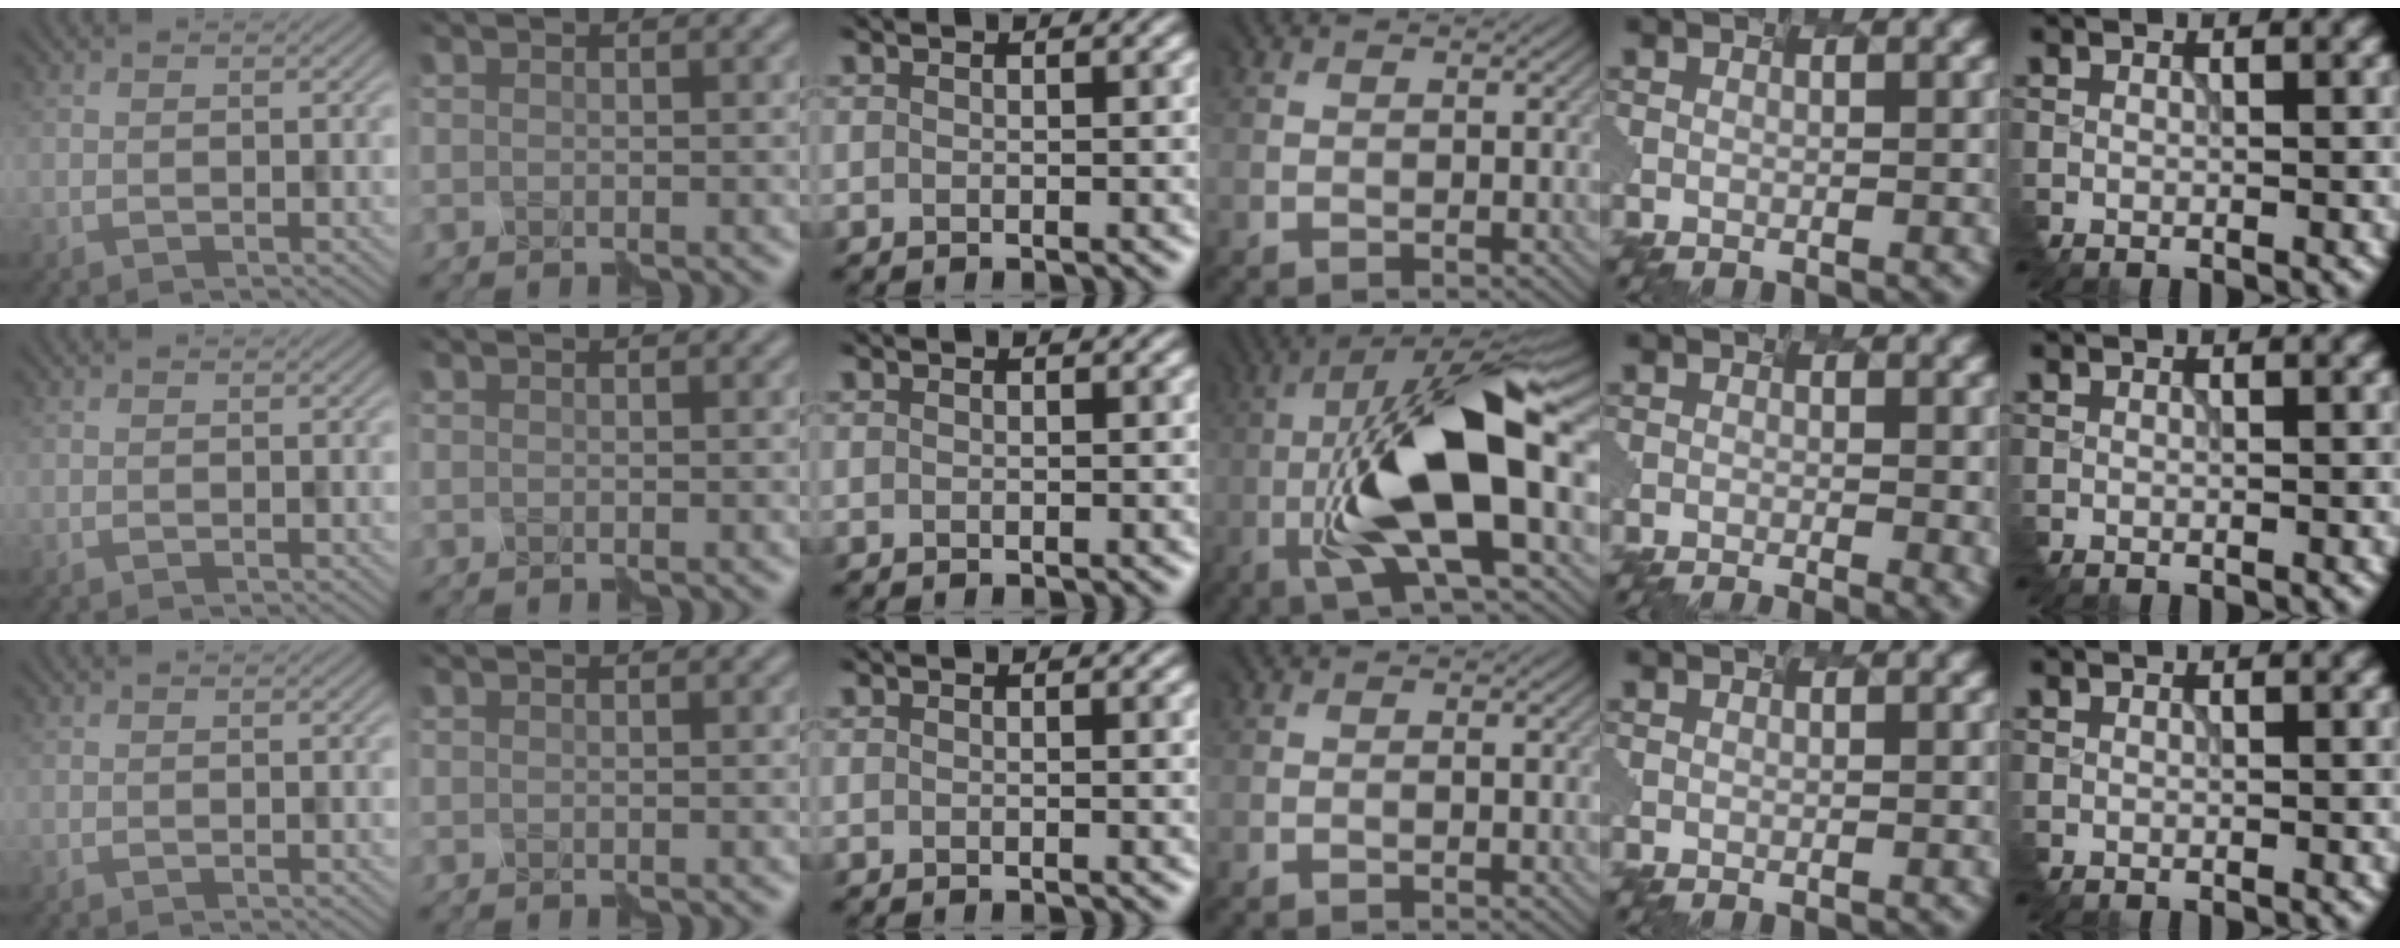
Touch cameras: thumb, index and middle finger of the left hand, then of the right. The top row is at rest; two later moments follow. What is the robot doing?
{"motion": "assemble", "object": "spray bottle"}